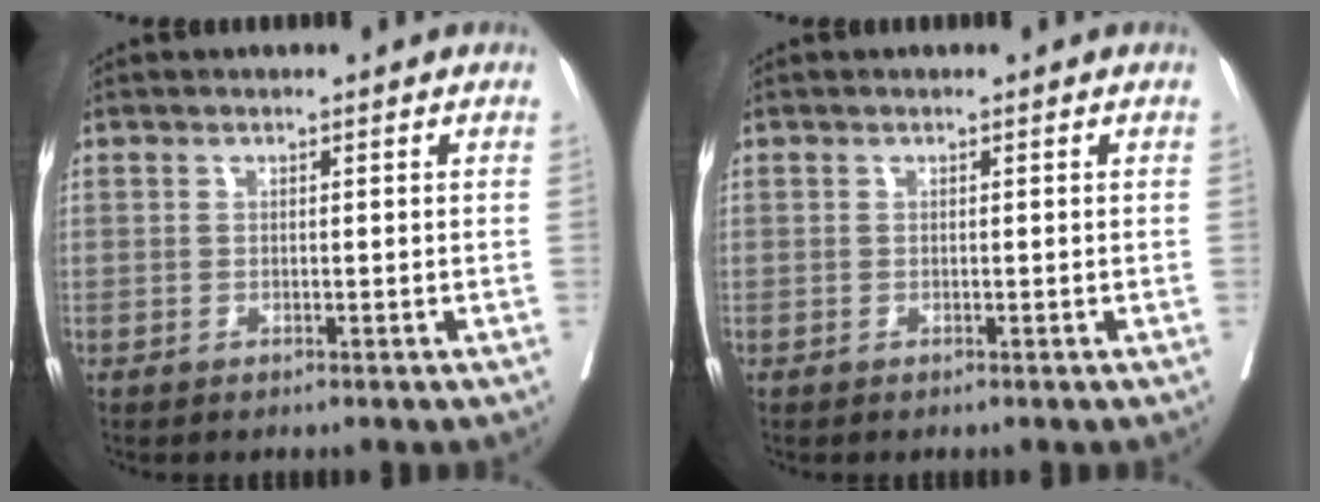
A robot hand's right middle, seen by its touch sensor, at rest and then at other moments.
{"total": 0.0}